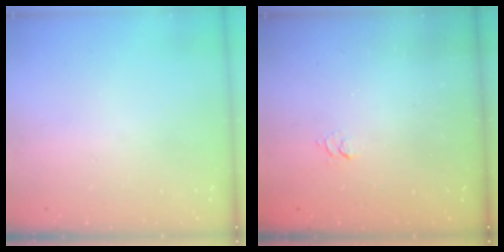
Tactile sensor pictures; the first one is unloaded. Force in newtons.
{"total": 1.9, "press": 1.5, "slide": 1.3}